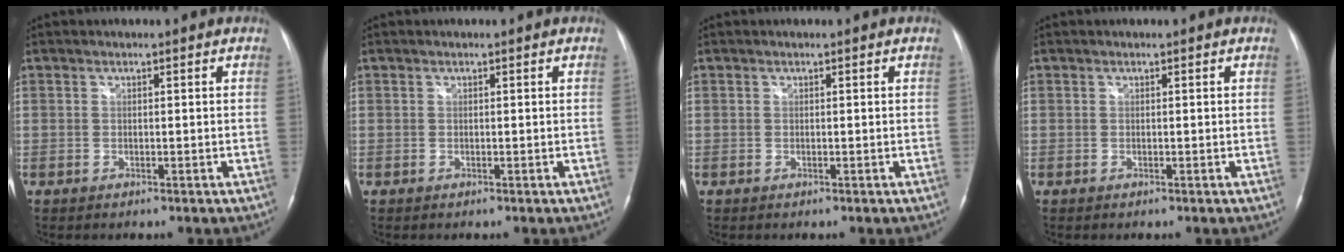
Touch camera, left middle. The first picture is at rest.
{"total": 0.0}
{"total": 0.0}
{"total": 0.0}